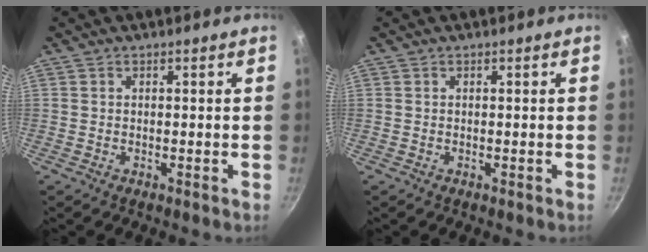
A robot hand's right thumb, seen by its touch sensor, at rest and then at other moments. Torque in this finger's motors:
{"motor_torque": [0.00, 0.00, 0.08, 0.02, 0.00]}